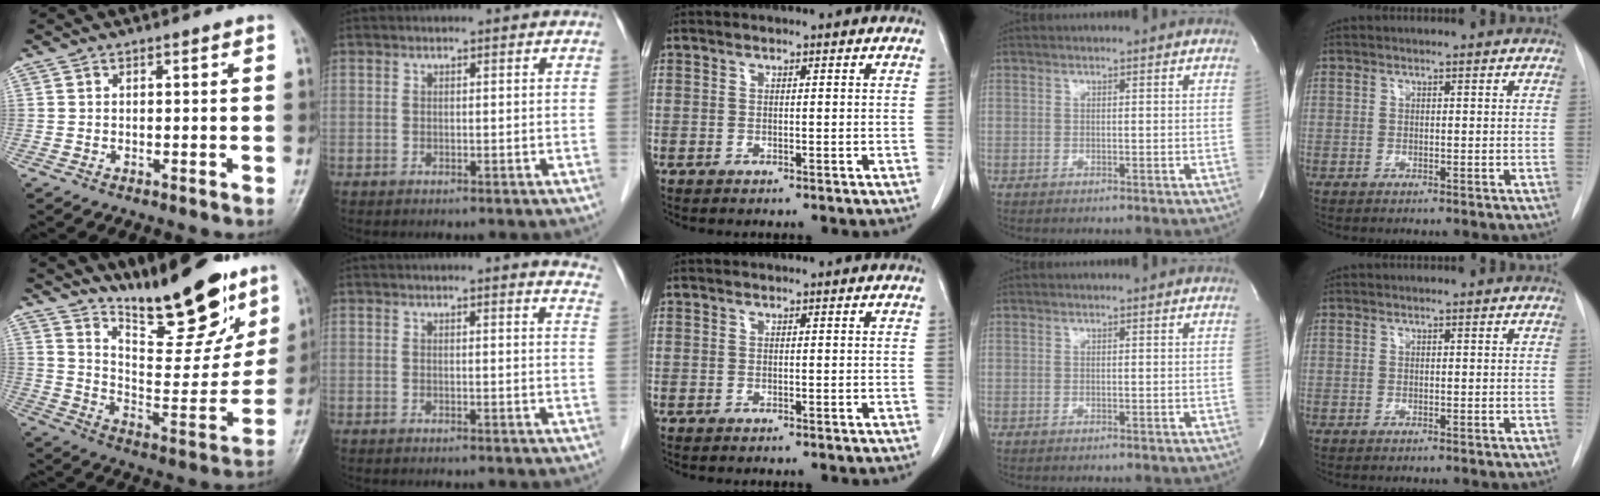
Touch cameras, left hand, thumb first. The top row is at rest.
{"thumb": {"total": 21.6, "force": [16.2, 6.2, 12.9], "torque": [-0.143, -0.101, 0.262]}, "index": {"total": 9.8, "force": [9.1, 0.5, 3.5], "torque": [-0.027, -0.027, 0.074]}}